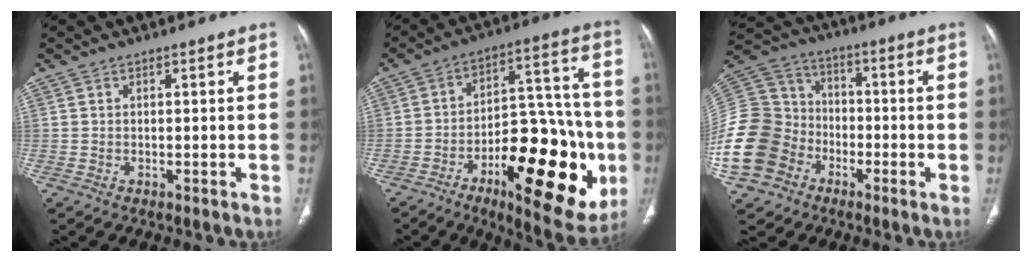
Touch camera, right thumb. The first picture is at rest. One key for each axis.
{"total": 27.2, "fx": -9.1, "fy": 11.2, "fz": 23.1, "tx": -0.291, "ty": 0.039, "tz": -0.118}
{"total": 21.5, "fx": -8.1, "fy": 17.5, "fz": 9.6, "tx": -0.226, "ty": 0.063, "tz": -0.146}